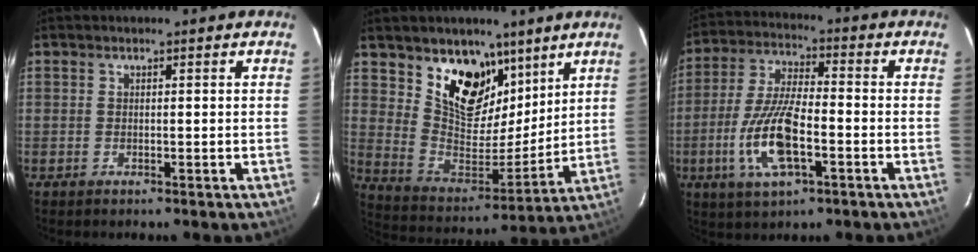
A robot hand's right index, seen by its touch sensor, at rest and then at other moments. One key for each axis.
{"total": 15.8, "fx": 9.9, "fy": 9.6, "fz": 7.7, "tx": -0.150, "ty": -0.014, "tz": 0.187}
{"total": 13.2, "fx": -4.4, "fy": 4.3, "fz": 11.6, "tx": -0.246, "ty": -0.005, "tz": -0.082}